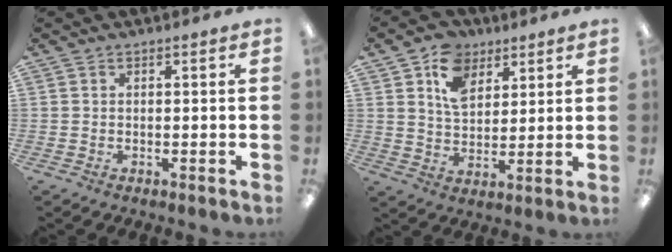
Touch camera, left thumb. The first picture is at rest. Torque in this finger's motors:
{"motor_torque": [-0.11, -0.02, -0.07, -0.18, -0.04]}